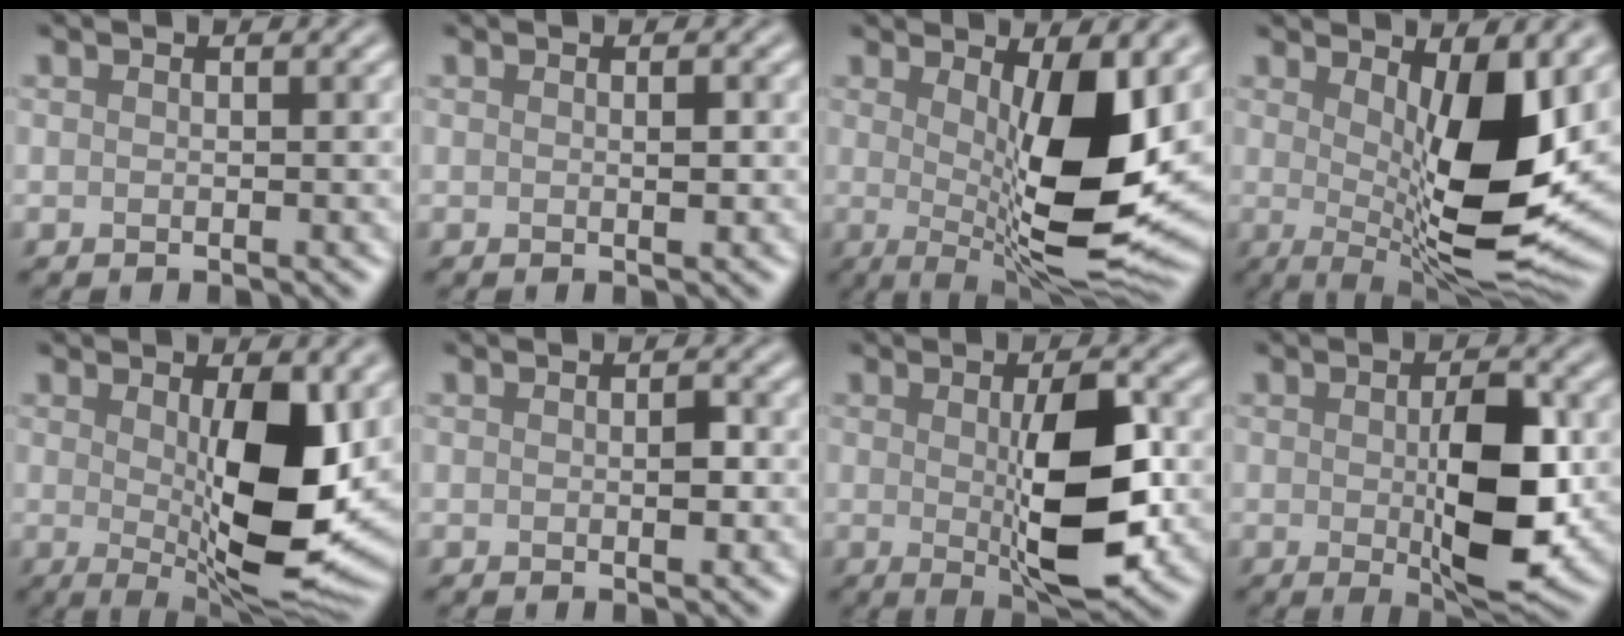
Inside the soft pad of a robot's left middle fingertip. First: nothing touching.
{"total": 0.7, "force": [-0.1, 0.0, 0.7], "torque": [-0.014, -0.002, 0.000]}
{"total": 11.2, "force": [0.7, 3.2, 10.7], "torque": [-0.163, -0.023, 0.020]}
{"total": 11.0, "force": [1.2, 3.5, 10.4], "torque": [-0.156, -0.022, 0.026]}
{"total": 10.0, "force": [0.4, 3.1, 9.5], "torque": [-0.144, -0.020, 0.017]}
{"total": 1.1, "force": [-0.2, 0.3, 1.0], "torque": [-0.020, -0.002, -0.001]}
{"total": 7.6, "force": [-0.3, 2.2, 7.3], "torque": [-0.121, -0.007, 0.000]}
{"total": 7.2, "force": [-0.4, 2.4, 6.7], "torque": [-0.110, -0.009, 0.001]}